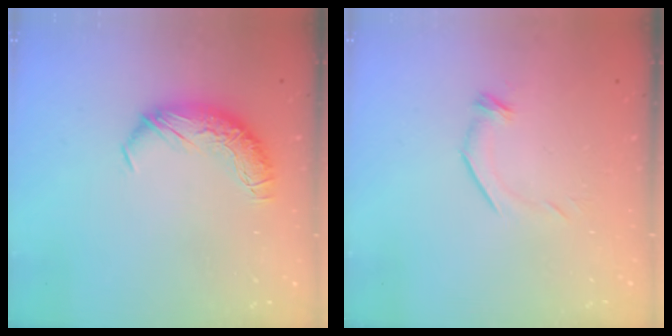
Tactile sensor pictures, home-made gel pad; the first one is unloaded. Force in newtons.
{"total": 4.6, "press": 4.4, "slide": 1.2}